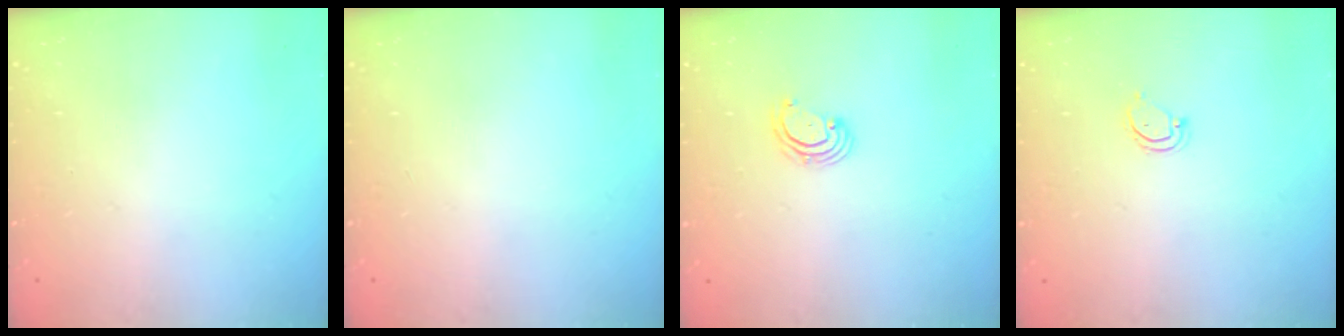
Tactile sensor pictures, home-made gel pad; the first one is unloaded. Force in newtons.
{"total": 0.0}
{"total": 3.1, "press": 3.1, "slide": 0.6}
{"total": 3.9, "press": 3.9, "slide": 0.3}